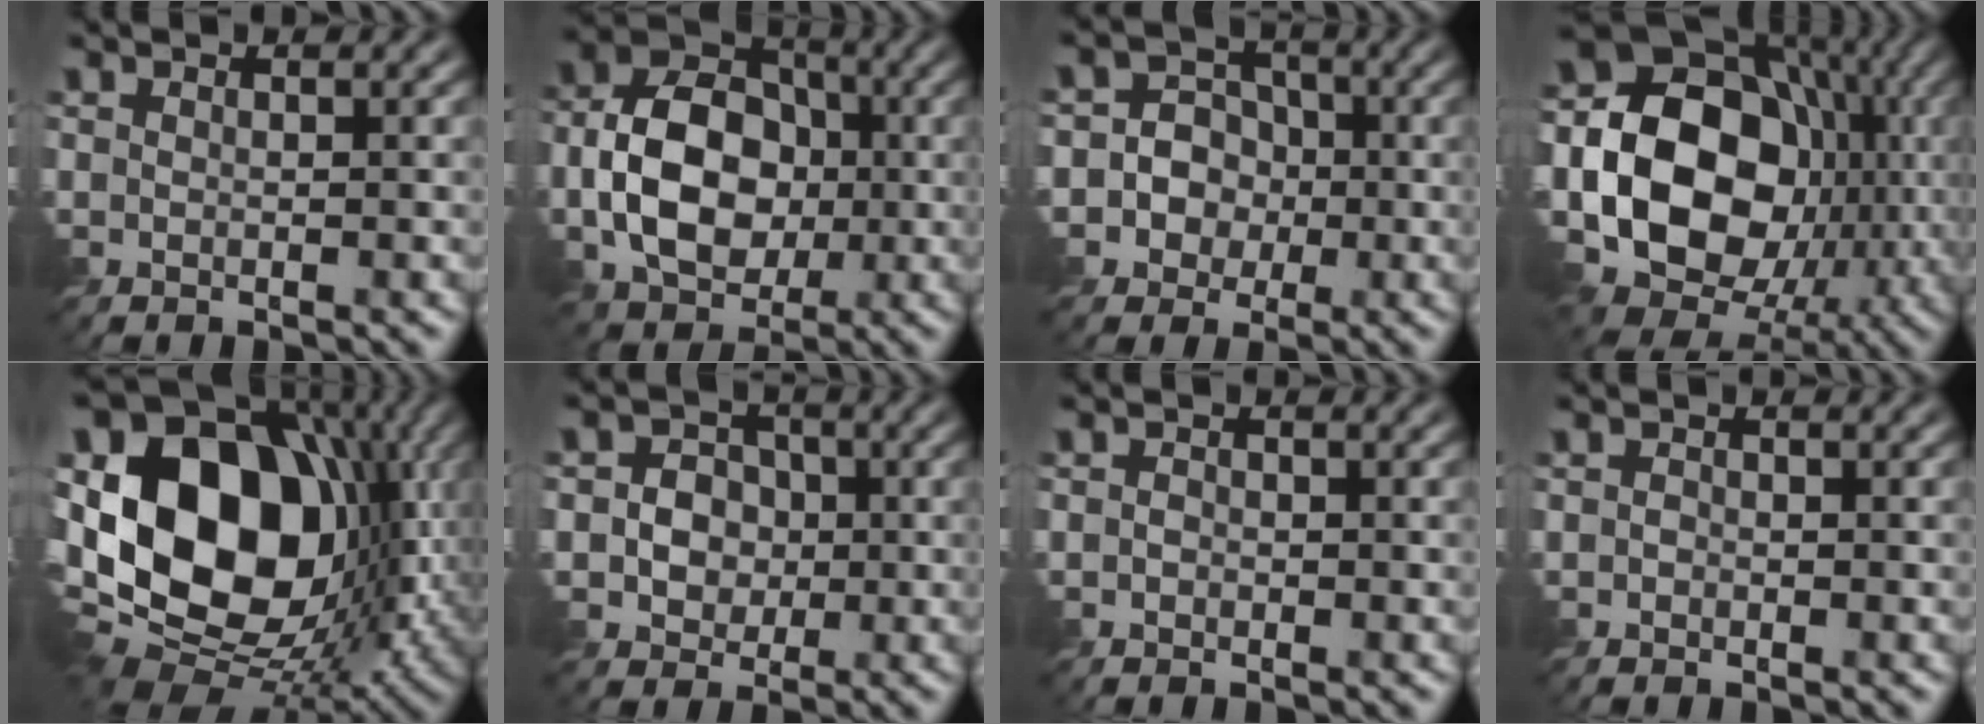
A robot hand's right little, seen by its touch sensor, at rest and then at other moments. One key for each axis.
{"total": 8.2, "fx": -1.3, "fy": 5.9, "fz": 5.5, "tx": -0.103, "ty": 0.007, "tz": -0.031}
{"total": 5.2, "fx": -1.2, "fy": 4.9, "fz": 1.1, "tx": -0.007, "ty": 0.022, "tz": -0.048}
{"total": 20.2, "fx": -1.9, "fy": 16.9, "fz": 11.0, "tx": -0.201, "ty": -0.003, "tz": -0.042}
{"total": 18.4, "fx": 0.5, "fy": 12.7, "fz": 13.3, "tx": -0.267, "ty": 0.004, "tz": 0.001}
{"total": 3.8, "fx": -0.5, "fy": 3.4, "fz": 1.6, "tx": -0.019, "ty": 0.005, "tz": -0.026}
{"total": 0.7, "fx": -0.4, "fy": 0.6, "fz": 0.1, "tx": 0.001, "ty": -0.002, "tz": -0.011}
{"total": 0.6, "fx": -0.3, "fy": 0.5, "fz": 0.1, "tx": 0.002, "ty": -0.001, "tz": -0.010}